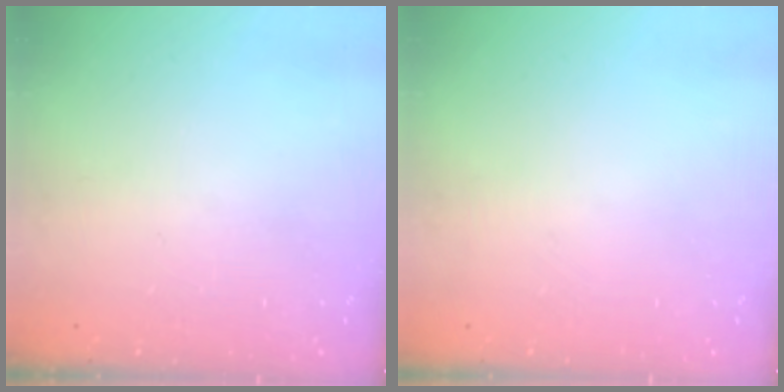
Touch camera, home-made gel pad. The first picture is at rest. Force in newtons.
{"total": 0.0}